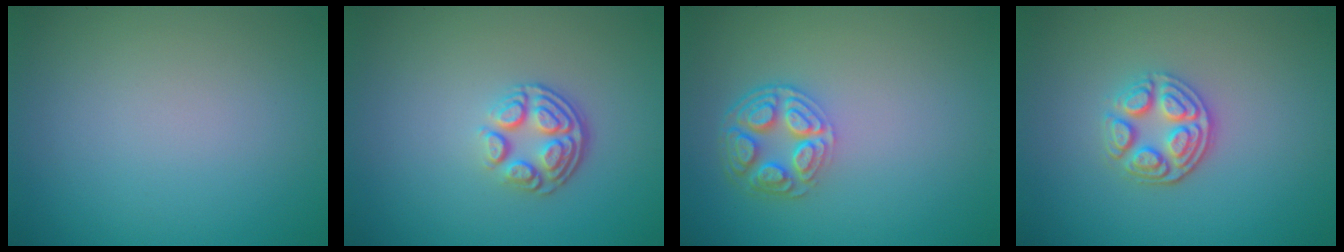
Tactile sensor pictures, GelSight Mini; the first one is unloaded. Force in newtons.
{"total": 3.7, "press": 2.5, "slide": 2.7}
{"total": 4.6, "press": 3.5, "slide": 2.9}
{"total": 3.6, "press": 3.1, "slide": 1.8}